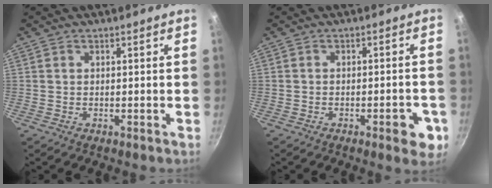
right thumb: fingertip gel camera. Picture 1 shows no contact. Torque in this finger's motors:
{"motor_torque": [0.34, 0.82, -0.16, 0.06, 0.08]}